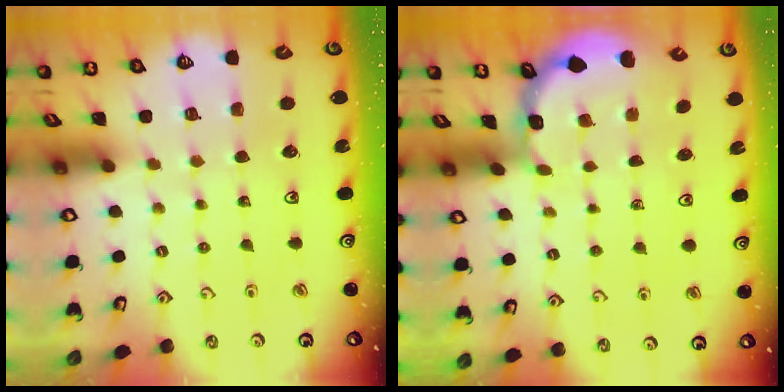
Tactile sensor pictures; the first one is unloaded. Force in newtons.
{"total": 1.9, "press": 1.9, "slide": 0.2}